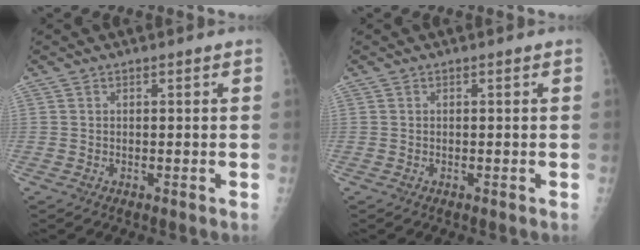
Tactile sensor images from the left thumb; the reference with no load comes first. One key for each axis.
{"total": 0.0}